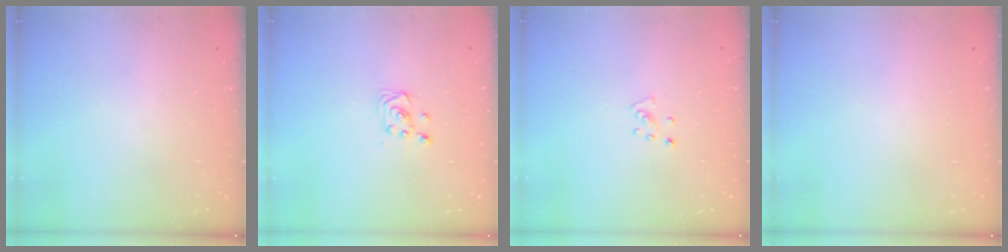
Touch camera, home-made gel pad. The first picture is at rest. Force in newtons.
{"total": 2.9, "press": 2.9, "slide": 0.4}
{"total": 3.7, "press": 3.7, "slide": 0.3}
{"total": 0.0}